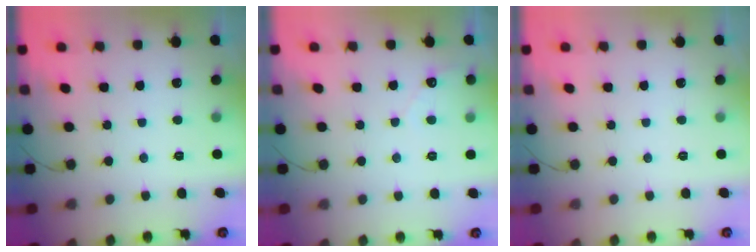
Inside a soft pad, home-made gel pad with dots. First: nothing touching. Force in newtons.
{"total": 2.2, "press": 2.2, "slide": 0.2}
{"total": 0.0}